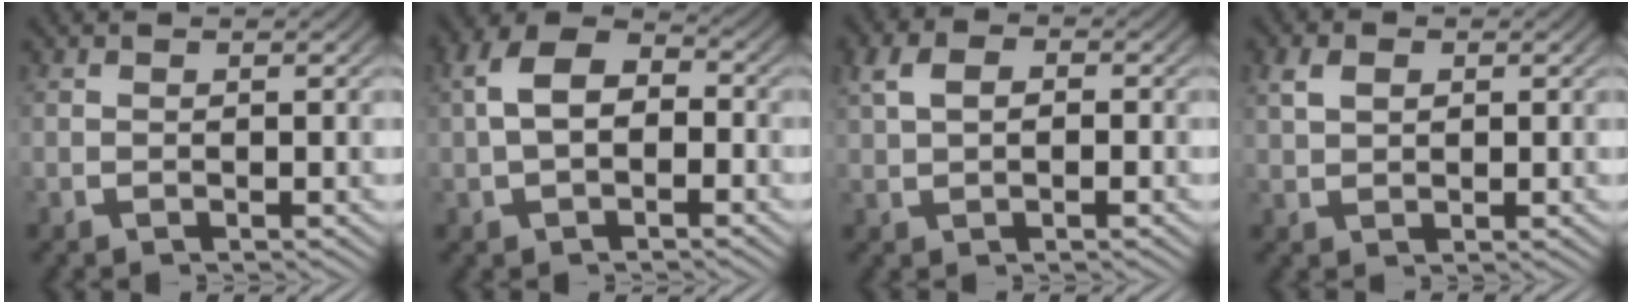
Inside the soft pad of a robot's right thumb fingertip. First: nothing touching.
{"total": 6.7, "force": [0.7, 4.5, 4.9], "torque": [-0.091, 0.001, 0.013]}
{"total": 3.4, "force": [1.0, 2.3, 2.3], "torque": [-0.044, 0.008, 0.016]}
{"total": 2.5, "force": [1.2, 1.6, 1.5], "torque": [-0.028, 0.001, 0.027]}